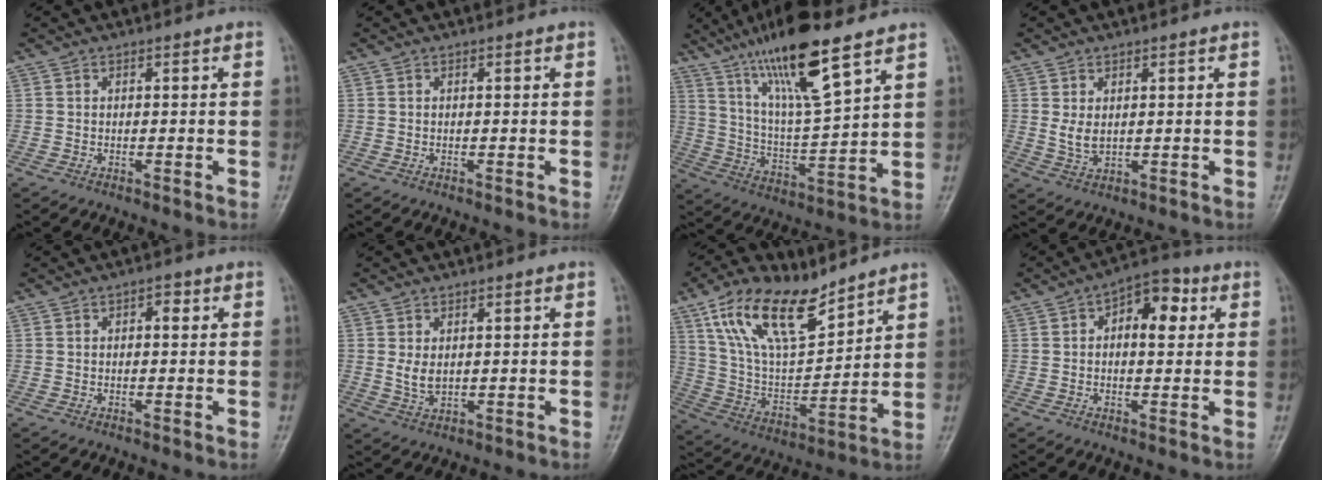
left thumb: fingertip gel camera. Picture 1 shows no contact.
{"total": 0.0}
{"total": 17.3, "force": [11.3, 3.1, 12.8], "torque": [-0.219, -0.051, 0.213]}
{"total": 3.0, "force": [0.7, 1.7, 2.3], "torque": [-0.039, -0.009, 0.020]}
{"total": 2.1, "force": [0.7, 1.1, 1.6], "torque": [-0.016, 0.003, 0.006]}
{"total": 3.0, "force": [0.6, 1.8, 2.3], "torque": [-0.037, -0.009, 0.019]}
{"total": 18.3, "force": [12.1, 7.6, 11.4], "torque": [-0.175, -0.051, 0.236]}
{"total": 9.1, "force": [2.4, 5.1, 7.2], "torque": [-0.076, 0.015, 0.026]}